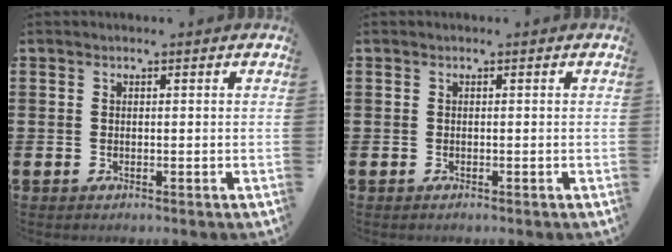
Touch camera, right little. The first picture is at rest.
{"total": 0.0}